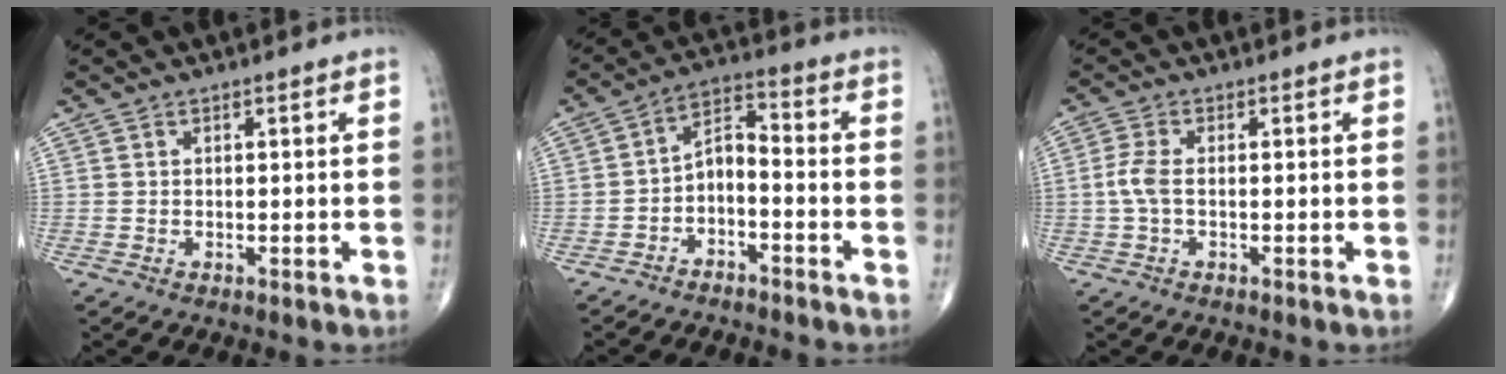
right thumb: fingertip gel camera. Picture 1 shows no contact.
{"total": 6.3, "force": [-3.3, 3.1, 4.4], "torque": [-0.071, 0.050, -0.065]}
{"total": 3.3, "force": [-0.4, 1.3, 3.0], "torque": [-0.080, 0.001, -0.014]}